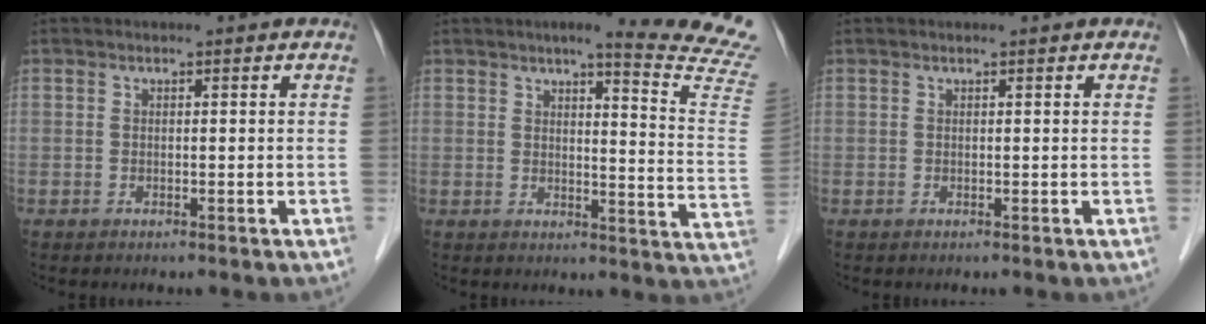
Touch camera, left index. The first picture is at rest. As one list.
[{"total": 14.7, "force": [13.2, -1.5, 6.1], "torque": [-0.079, -0.097, 0.135]}, {"total": 0.6, "force": [0.6, 0.0, 0.2], "torque": [-0.008, 0.009, 0.010]}]